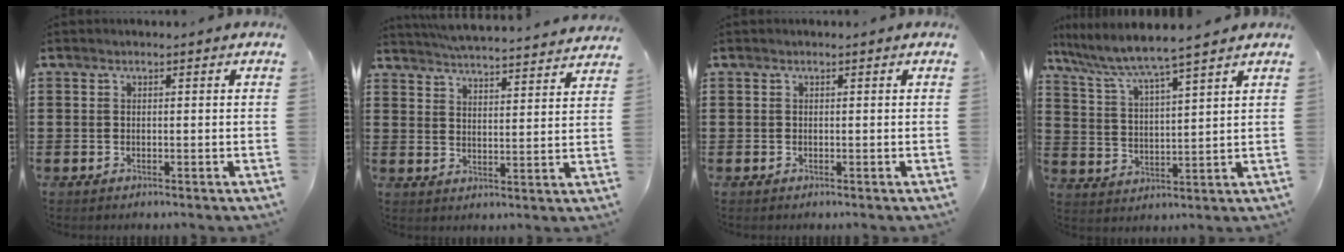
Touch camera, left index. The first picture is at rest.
{"total": 5.0, "force": [5.0, -0.7, 0.4], "torque": [-0.029, -0.037, 0.086]}
{"total": 0.0}
{"total": 5.5, "force": [4.8, -0.6, 2.5], "torque": [-0.072, -0.035, 0.077]}